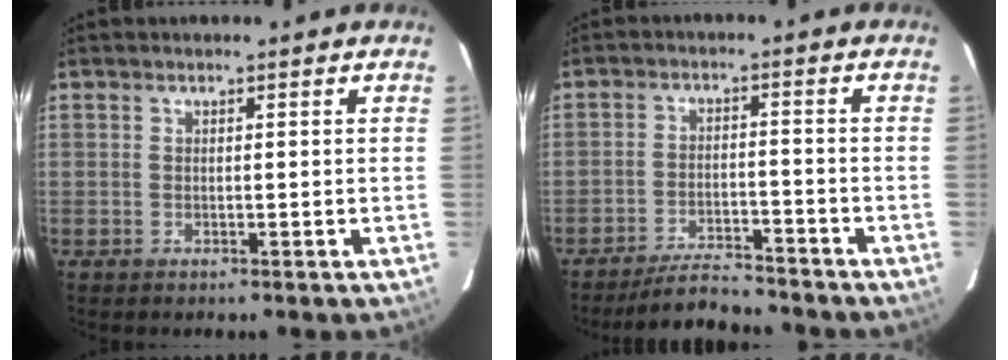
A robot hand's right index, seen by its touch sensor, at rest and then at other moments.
{"total": 6.9, "force": [-6.7, 0.6, 1.5], "torque": [-0.025, -0.008, -0.117]}